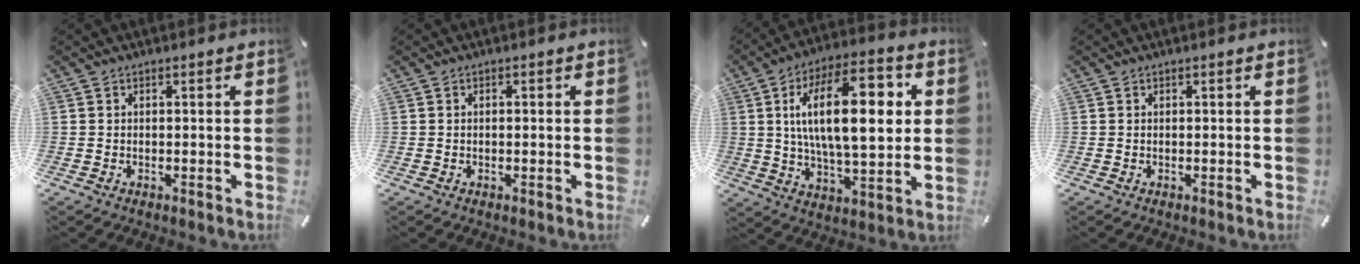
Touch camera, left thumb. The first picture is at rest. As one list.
[{"total": 0.7, "force": [-0.2, 0.3, 0.7], "torque": [-0.012, -0.001, -0.003]}, {"total": 22.6, "force": [4.9, 10.1, 19.5], "torque": [-0.334, 0.004, 0.069]}, {"total": 0.0}]